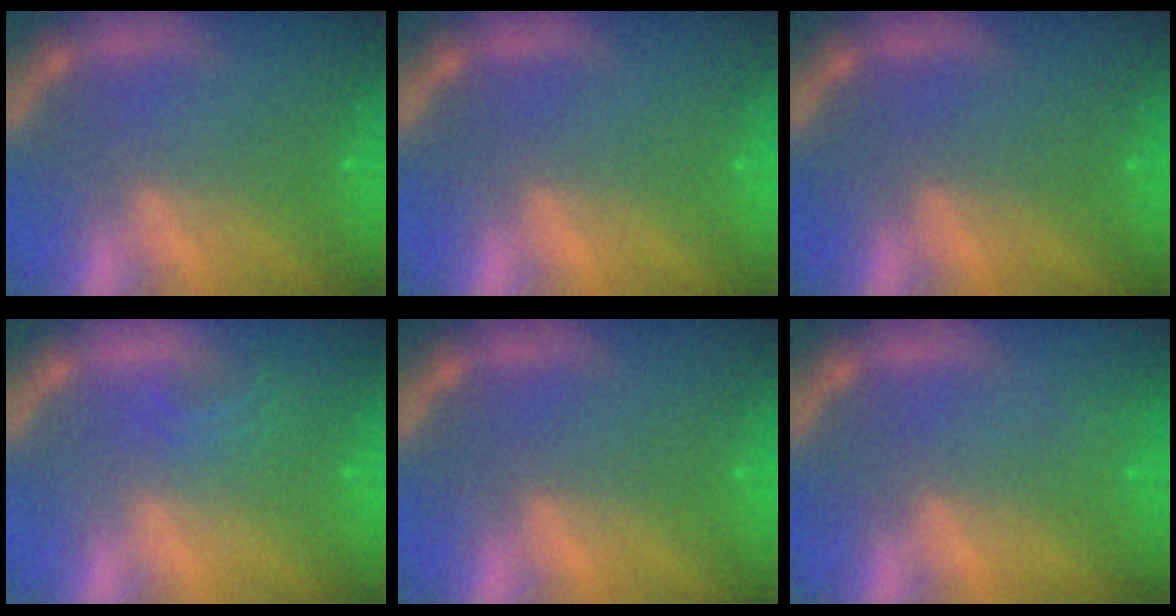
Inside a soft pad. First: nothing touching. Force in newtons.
{"total": 0.0}
{"total": 0.0}
{"total": 1.9}
{"total": 0.0}
{"total": 0.9}